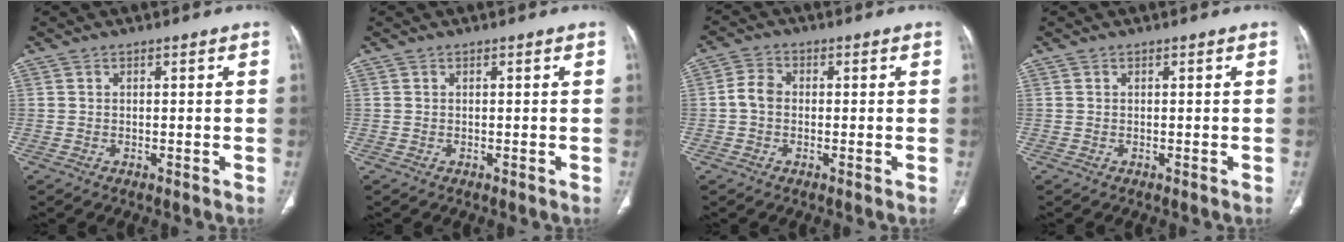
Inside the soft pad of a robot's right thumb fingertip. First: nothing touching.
{"total": 0.0}
{"total": 3.8, "force": [-0.4, 3.0, 2.4], "torque": [-0.042, 0.012, -0.013]}
{"total": 0.0}